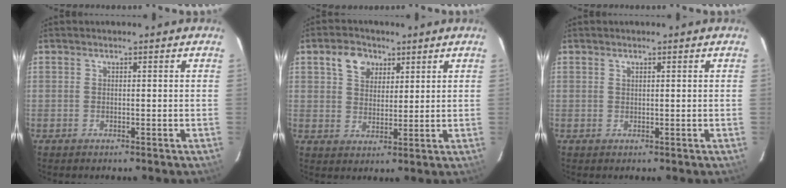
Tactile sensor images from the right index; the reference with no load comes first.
{"total": 6.2, "force": [3.2, 4.4, 2.9], "torque": [-0.046, 0.019, 0.058]}
{"total": 0.5, "force": [0.4, 0.2, 0.3], "torque": [-0.006, 0.002, 0.007]}